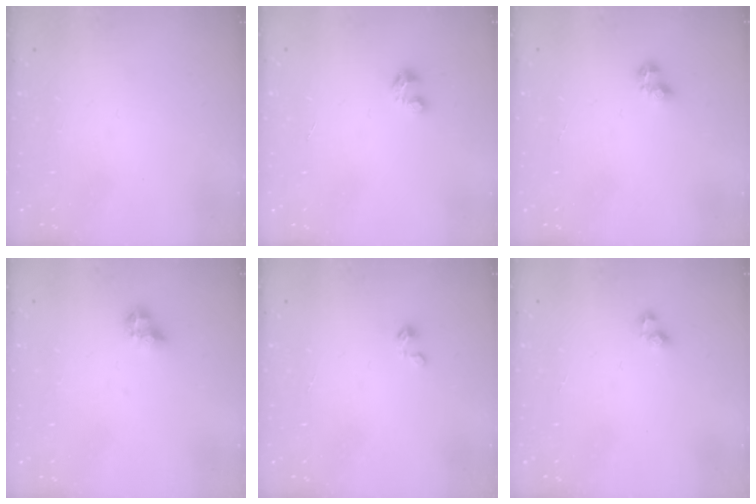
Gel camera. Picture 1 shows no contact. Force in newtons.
{"total": 1.8, "press": 1.8, "slide": 0.1}
{"total": 2.6, "press": 2.5, "slide": 0.5}
{"total": 6.4, "press": 6.3, "slide": 0.5}
{"total": 2.3, "press": 2.2, "slide": 0.3}
{"total": 2.9, "press": 2.6, "slide": 1.3}